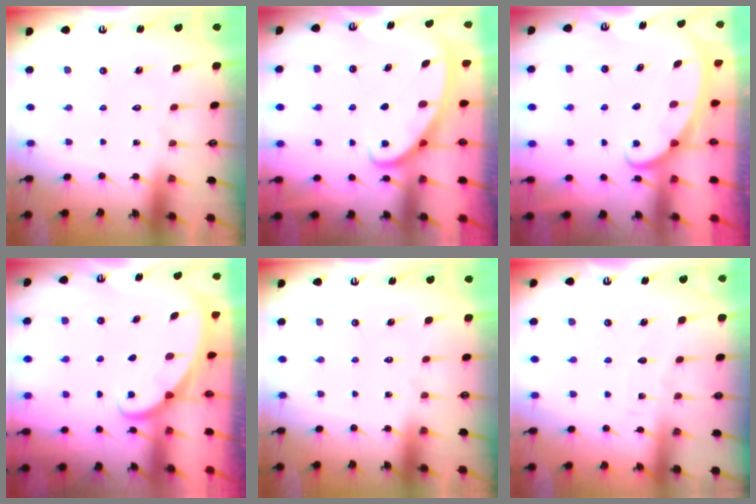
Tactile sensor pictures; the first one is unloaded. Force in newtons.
{"total": 2.7, "press": 2.7, "slide": 0.4}
{"total": 2.6, "press": 2.6, "slide": 0.3}
{"total": 1.6, "press": 1.6, "slide": 0.1}
{"total": 0.0}
{"total": 2.8, "press": 2.8, "slide": 0.4}